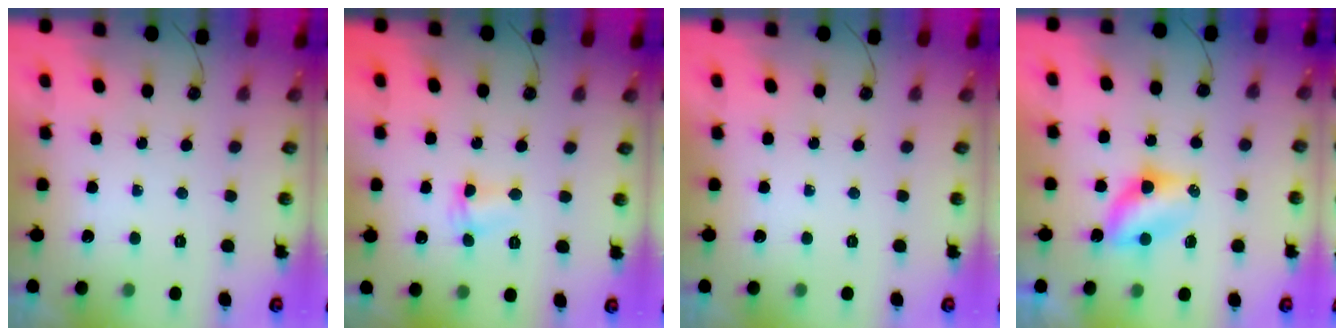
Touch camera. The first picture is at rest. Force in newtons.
{"total": 2.4, "press": 2.4, "slide": 0.3}
{"total": 0.0}
{"total": 5.6, "press": 5.6, "slide": 0.7}